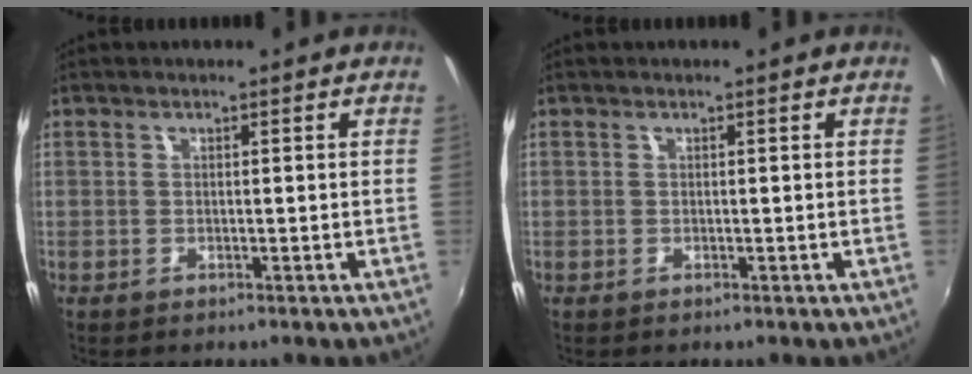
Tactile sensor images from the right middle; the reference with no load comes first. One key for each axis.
{"total": 0.0}